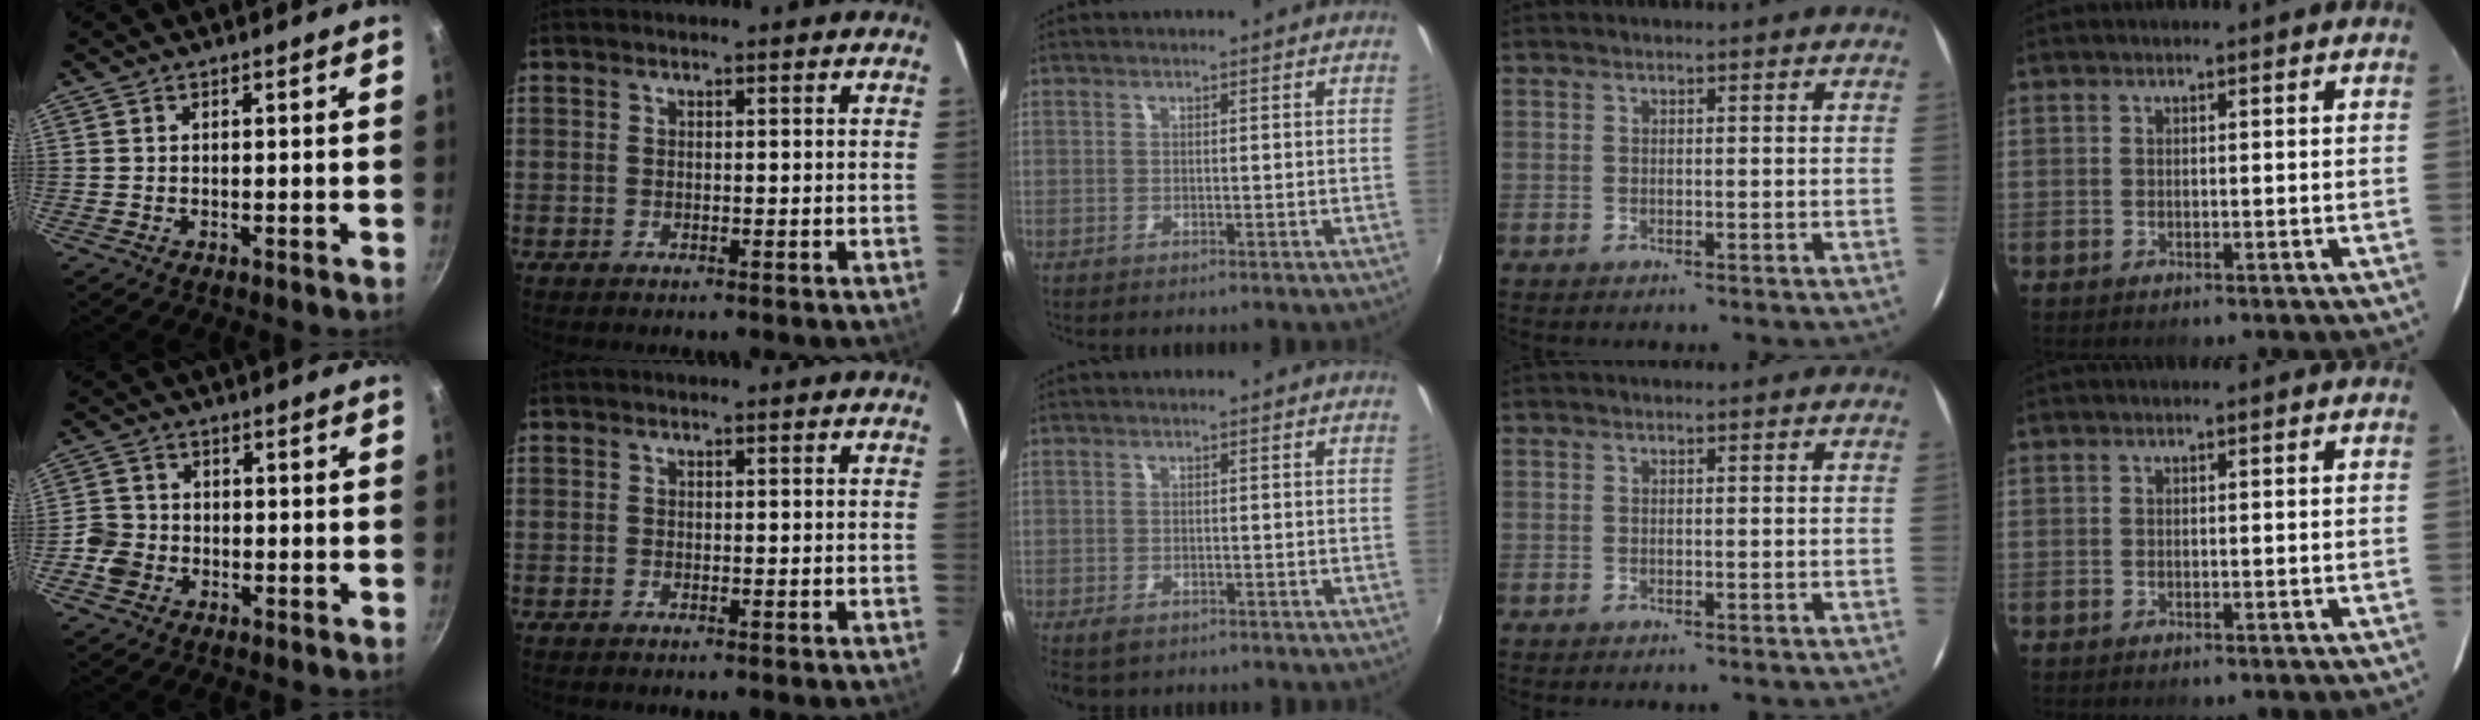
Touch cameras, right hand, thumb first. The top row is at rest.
{"thumb": {"total": 4.8, "force": [-1.9, 4.1, 1.6], "torque": [-0.017, 0.021, -0.043]}, "middle": {"total": 3.2, "force": [-2.2, 1.7, 1.5], "torque": [-0.035, -0.012, -0.036]}}